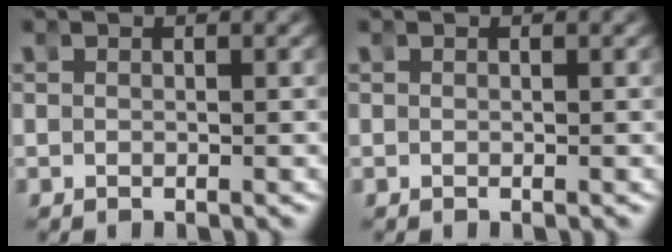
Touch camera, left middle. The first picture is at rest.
{"total": 0.0}